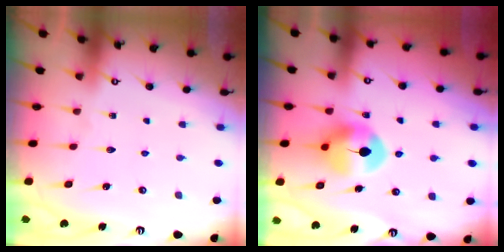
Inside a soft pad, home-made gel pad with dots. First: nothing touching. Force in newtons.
{"total": 7.5, "press": 7.4, "slide": 0.4}